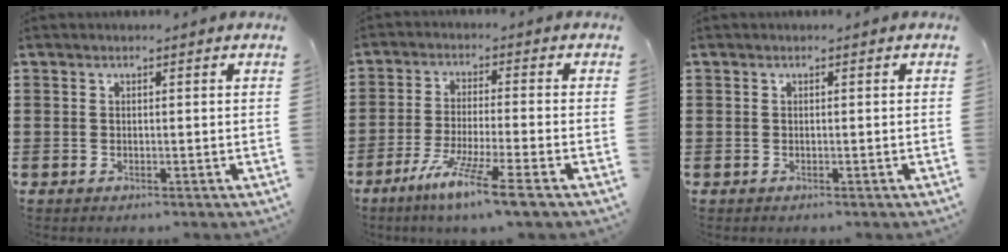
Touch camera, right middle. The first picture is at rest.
{"total": 7.4, "force": [-5.5, -0.5, 4.9], "torque": [-0.104, -0.017, -0.107]}
{"total": 0.0}